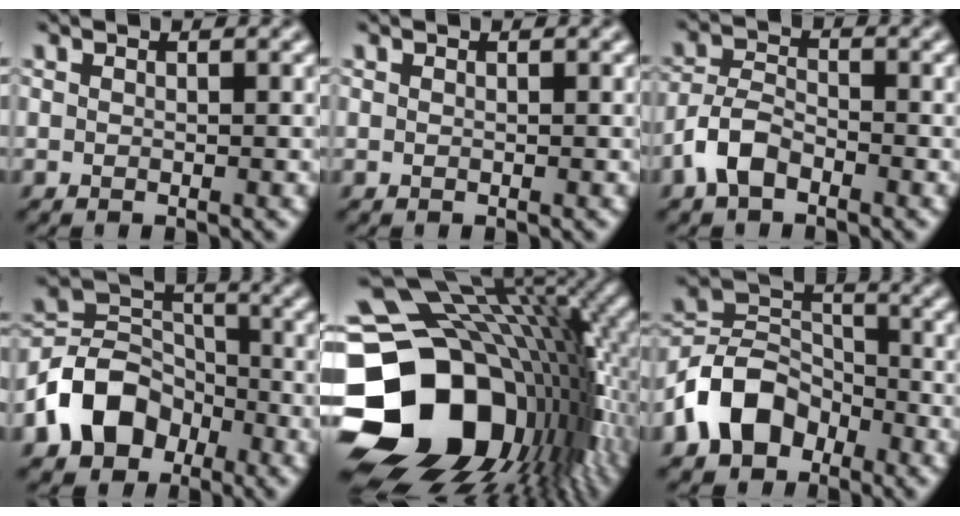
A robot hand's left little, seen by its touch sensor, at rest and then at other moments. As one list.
[{"total": 0.0}, {"total": 3.4, "force": [-2.2, 1.7, 2.0], "torque": [-0.043, 0.006, -0.050]}, {"total": 7.2, "force": [-3.5, 5.4, 3.2], "torque": [-0.057, 0.003, -0.077]}, {"total": 20.8, "force": [-4.2, 15.4, 13.3], "torque": [-0.277, -0.023, -0.059]}, {"total": 6.5, "force": [-3.6, 4.7, 2.9], "torque": [-0.050, 0.005, -0.082]}]